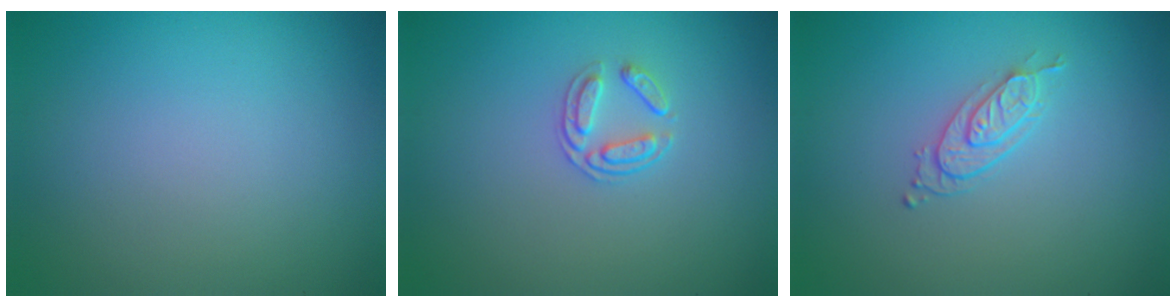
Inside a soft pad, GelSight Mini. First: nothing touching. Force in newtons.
{"total": 1.7, "press": 1.3, "slide": 1.1}
{"total": 2.0, "press": 1.4, "slide": 1.4}